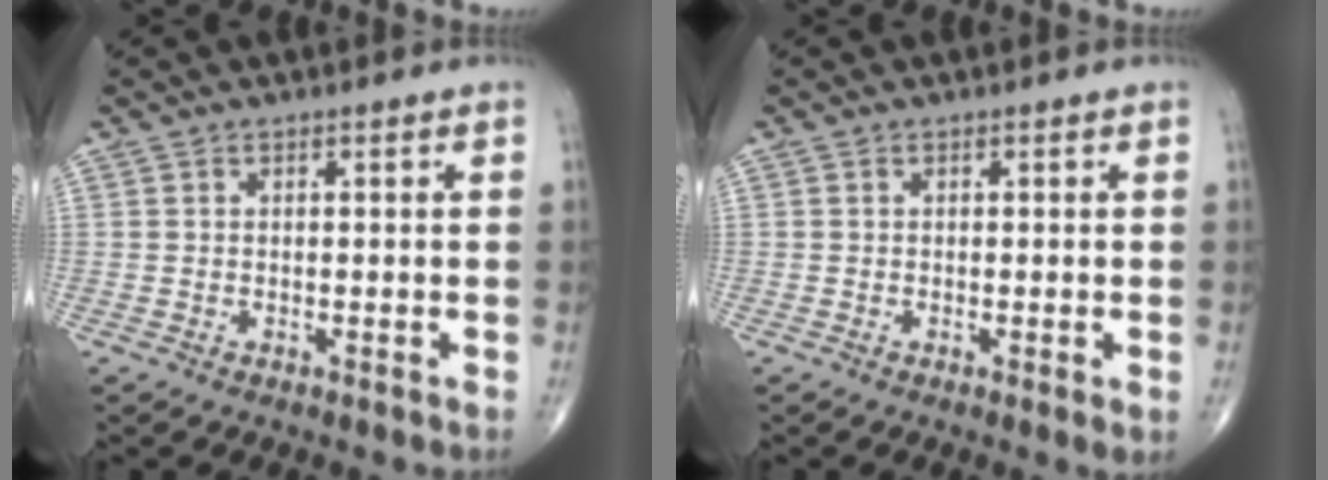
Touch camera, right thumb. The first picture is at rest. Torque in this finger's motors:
{"motor_torque": [0.28, 0.51, -0.07, -0.04, 0.04]}